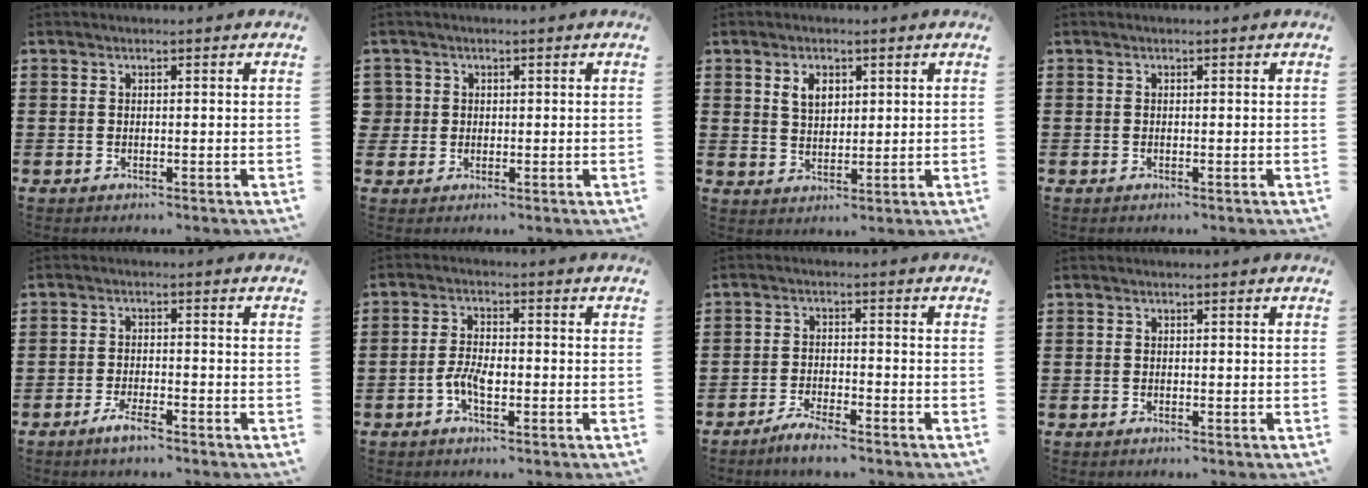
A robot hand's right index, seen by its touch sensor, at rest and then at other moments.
{"total": 2.1, "force": [0.3, 2.0, 0.2], "torque": [-0.013, 0.011, 0.003]}
{"total": 3.5, "force": [1.7, 2.3, 2.1], "torque": [-0.049, 0.010, 0.030]}
{"total": 0.0}
{"total": 2.9, "force": [-2.2, 0.5, 1.8], "torque": [-0.036, 0.002, -0.042]}
{"total": 4.0, "force": [-1.5, 1.7, 3.3], "torque": [-0.078, 0.000, -0.032]}
{"total": 3.2, "force": [-3.0, 0.1, 0.9], "torque": [-0.024, 0.003, -0.063]}
{"total": 0.0}